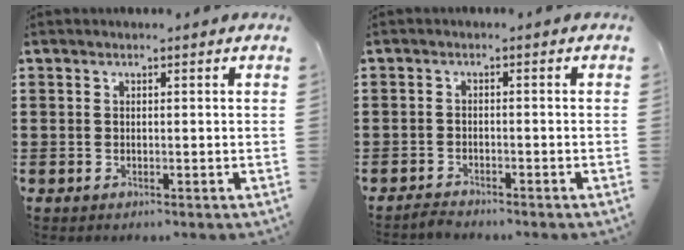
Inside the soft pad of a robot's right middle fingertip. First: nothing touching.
{"total": 1.5, "force": [-1.5, 0.1, 0.1], "torque": [-0.009, 0.000, -0.030]}